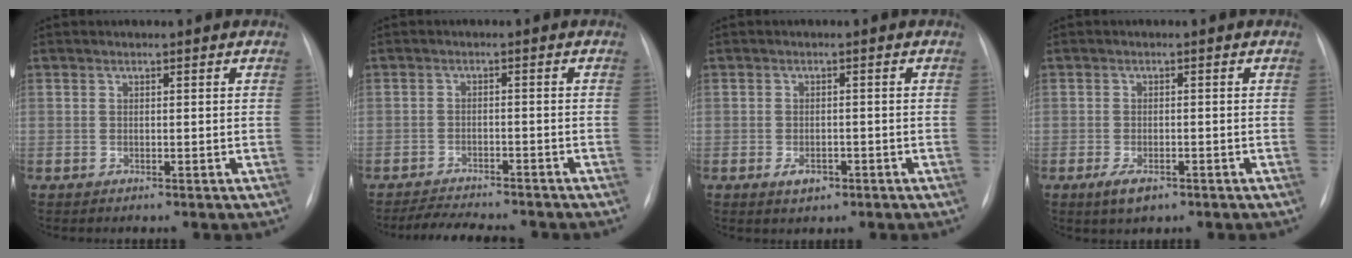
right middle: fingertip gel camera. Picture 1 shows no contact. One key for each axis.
{"total": 7.9, "fx": -7.2, "fy": 1.4, "fz": 2.9, "tx": -0.046, "ty": -0.008, "tz": -0.107}
{"total": 2.6, "fx": -1.4, "fy": 1.5, "fz": 1.6, "tx": -0.028, "ty": 0.001, "tz": -0.014}
{"total": 3.3, "fx": -1.9, "fy": 1.4, "fz": 2.3, "tx": -0.047, "ty": -0.004, "tz": -0.027}